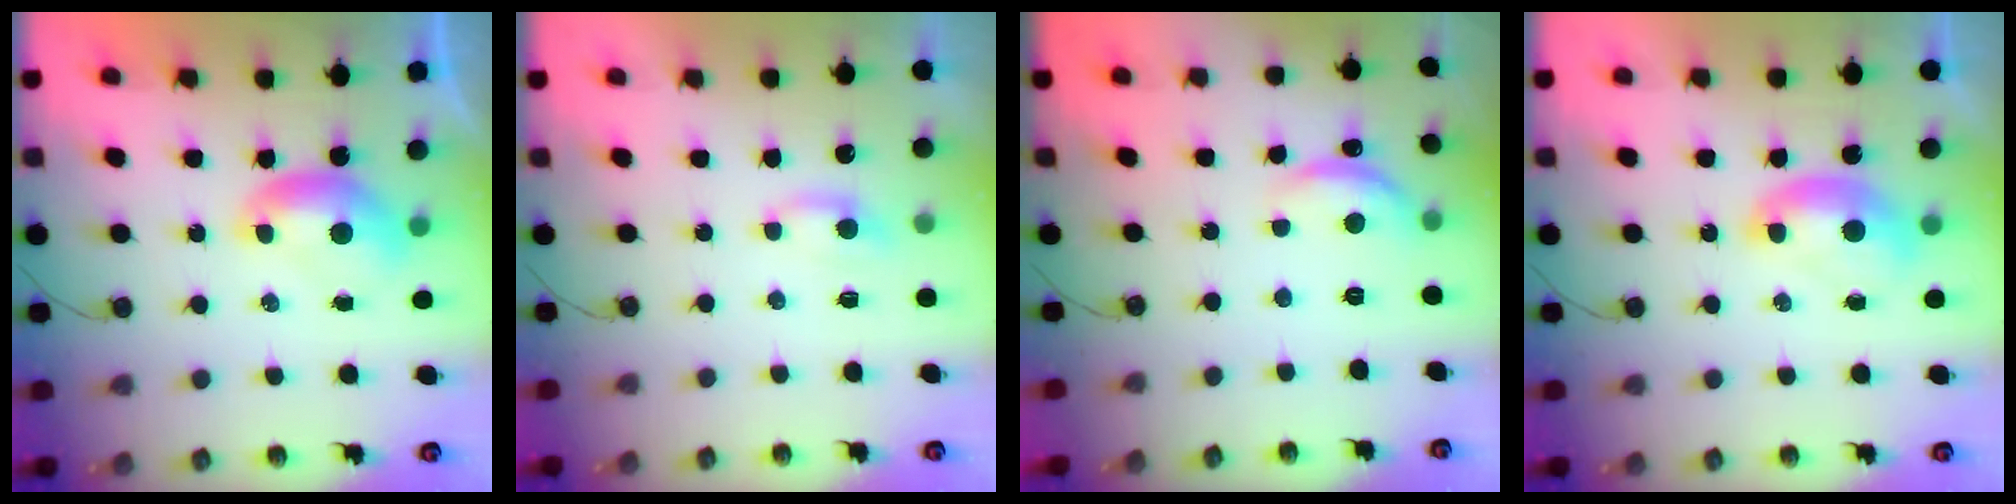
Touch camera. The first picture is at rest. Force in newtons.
{"total": 1.6, "press": 1.5, "slide": 0.4}
{"total": 5.1, "press": 5.1, "slide": 0.5}
{"total": 1.7, "press": 1.6, "slide": 0.3}